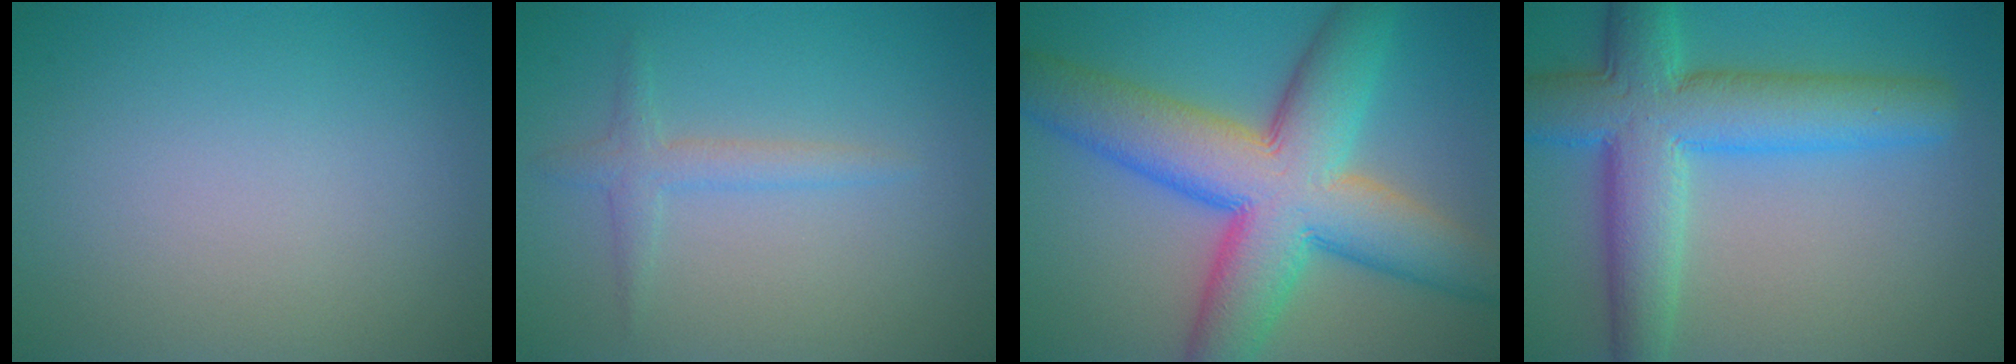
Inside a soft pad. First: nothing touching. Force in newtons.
{"total": 1.8, "press": 1.8, "slide": 0.0}
{"total": 12.5, "press": 12.5, "slide": 0.3}
{"total": 9.0, "press": 9.0, "slide": 0.4}